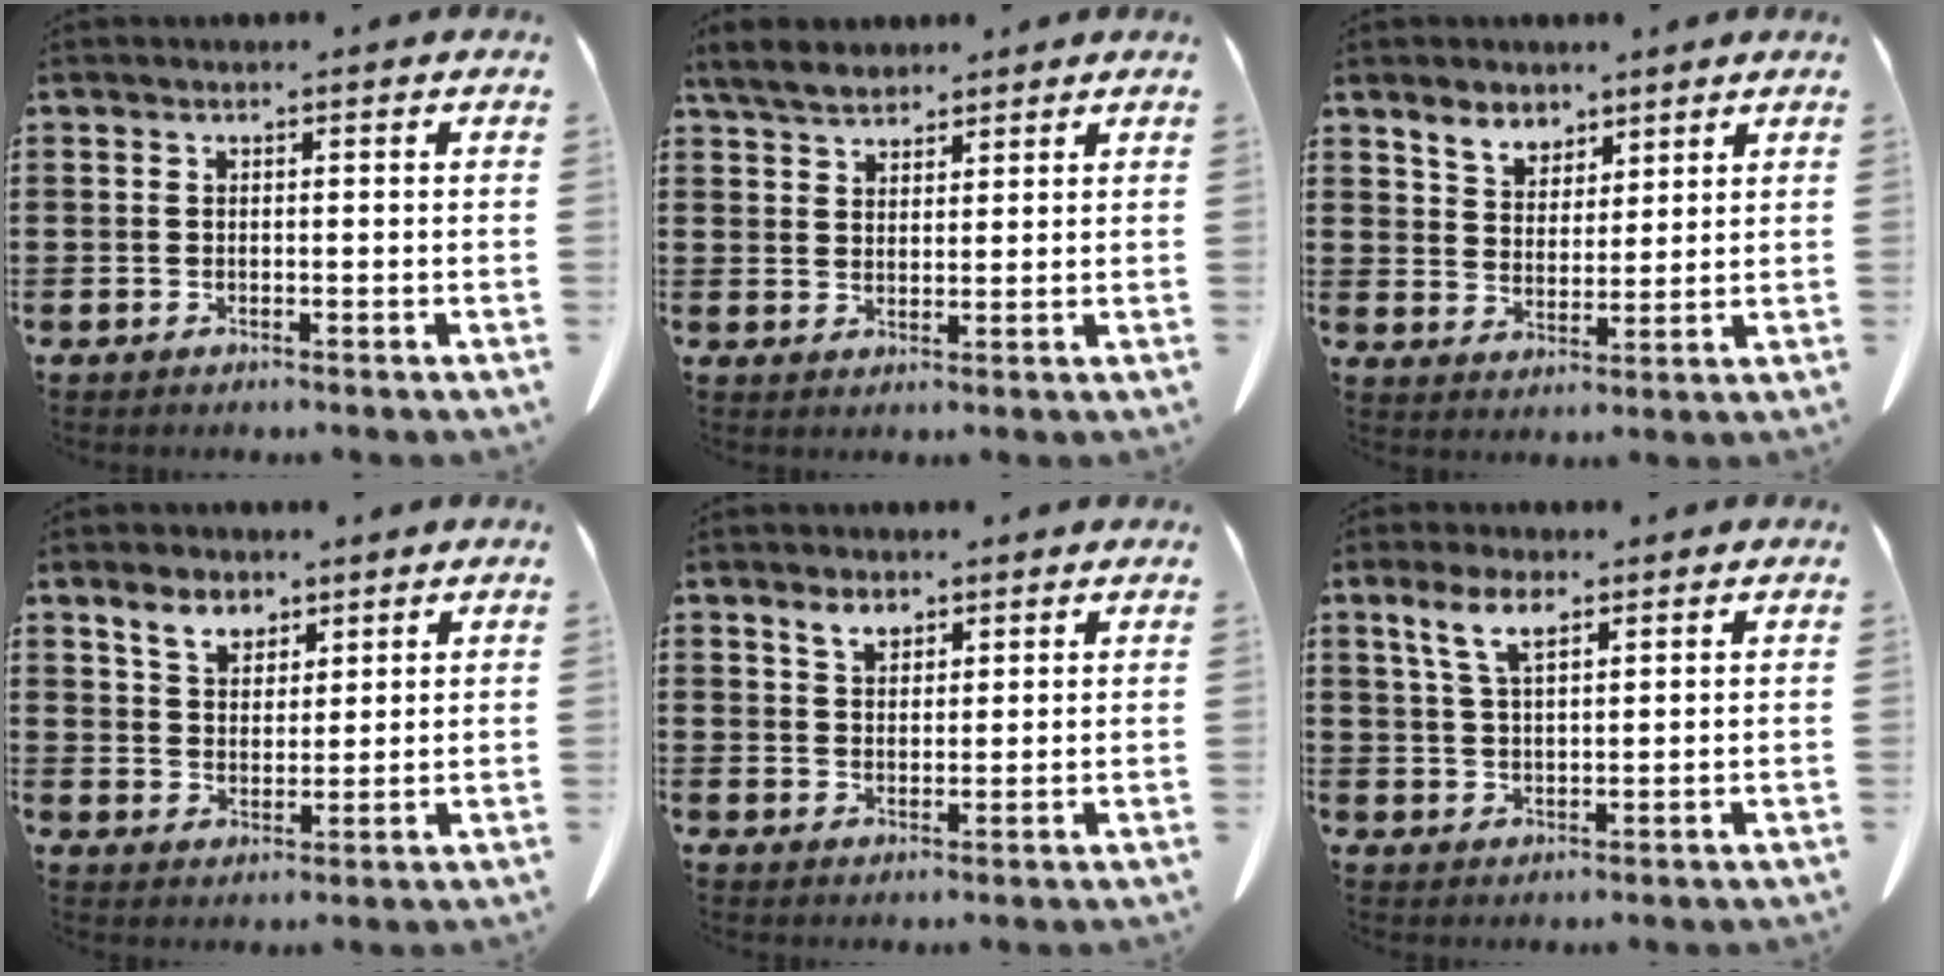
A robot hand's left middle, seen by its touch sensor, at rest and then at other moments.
{"total": 4.2, "force": [3.7, 1.7, 1.3], "torque": [-0.038, 0.000, 0.069]}
{"total": 4.9, "force": [4.0, 2.6, 0.8], "torque": [-0.033, -0.001, 0.077]}
{"total": 5.2, "force": [3.9, 3.0, 1.8], "torque": [-0.051, 0.007, 0.073]}
{"total": 3.5, "force": [2.5, 1.9, 1.5], "torque": [-0.028, 0.003, 0.045]}
{"total": 5.7, "force": [3.4, 2.0, 4.1], "torque": [-0.091, 0.007, 0.060]}